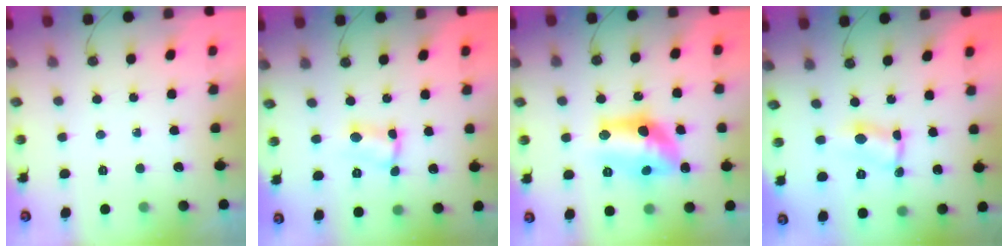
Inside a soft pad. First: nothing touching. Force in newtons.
{"total": 2.3, "press": 2.3, "slide": 0.1}
{"total": 15.6, "press": 15.1, "slide": 3.7}
{"total": 2.0, "press": 2.0, "slide": 0.1}